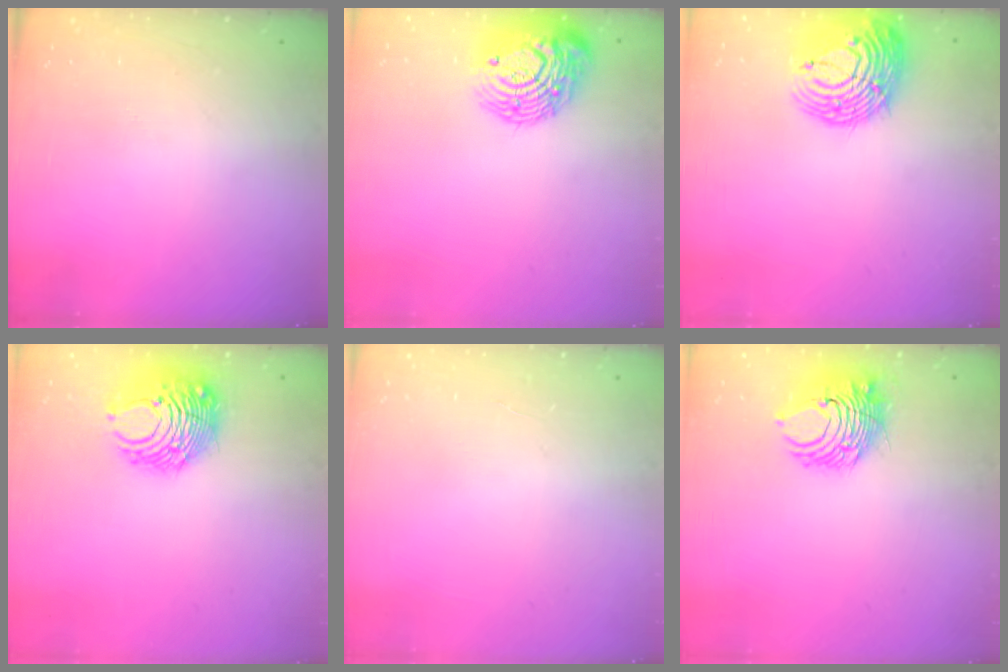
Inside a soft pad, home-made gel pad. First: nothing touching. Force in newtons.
{"total": 17.6, "press": 17.6, "slide": 1.1}
{"total": 16.6, "press": 16.5, "slide": 2.2}
{"total": 10.4, "press": 10.4, "slide": 0.9}
{"total": 1.3, "press": 1.3, "slide": 0.1}
{"total": 8.6, "press": 8.5, "slide": 1.1}